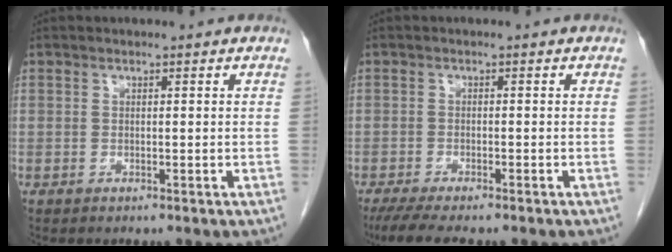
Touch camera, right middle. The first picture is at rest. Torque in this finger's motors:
{"motor_torque": [0.23, -0.17, 0.07, 0.05]}